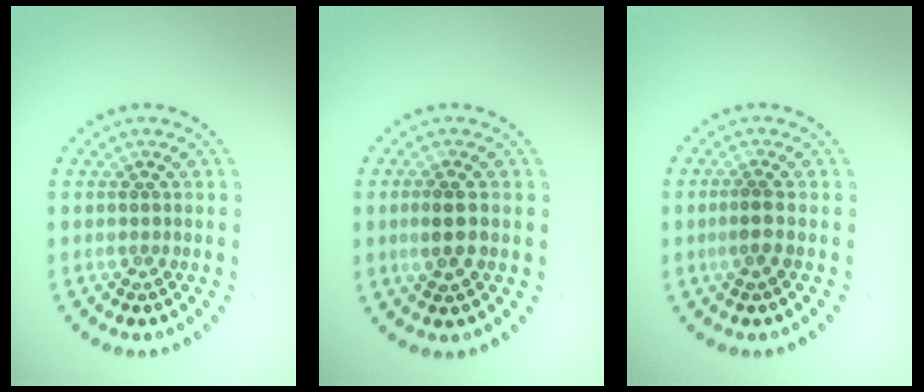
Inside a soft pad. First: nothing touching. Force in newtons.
{"total": 2.5, "press": 2.5, "slide": 0.3}
{"total": 1.2, "press": 0.9, "slide": 0.7}